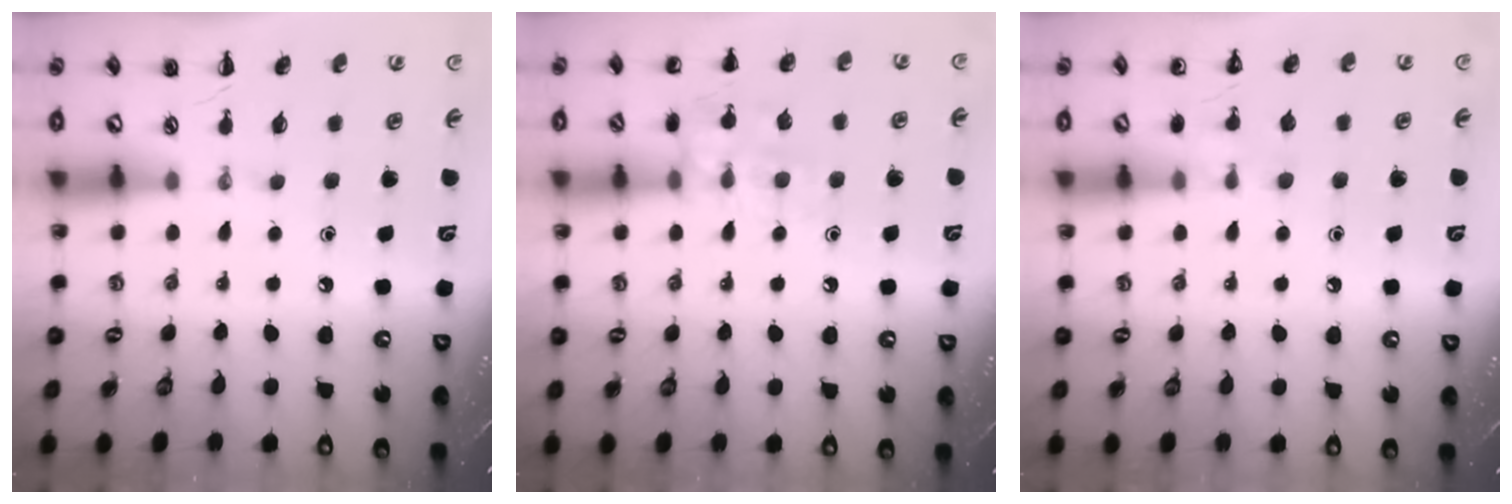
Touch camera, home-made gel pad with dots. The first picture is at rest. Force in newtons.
{"total": 10.9, "press": 10.9, "slide": 0.8}
{"total": 7.5, "press": 7.2, "slide": 2.0}